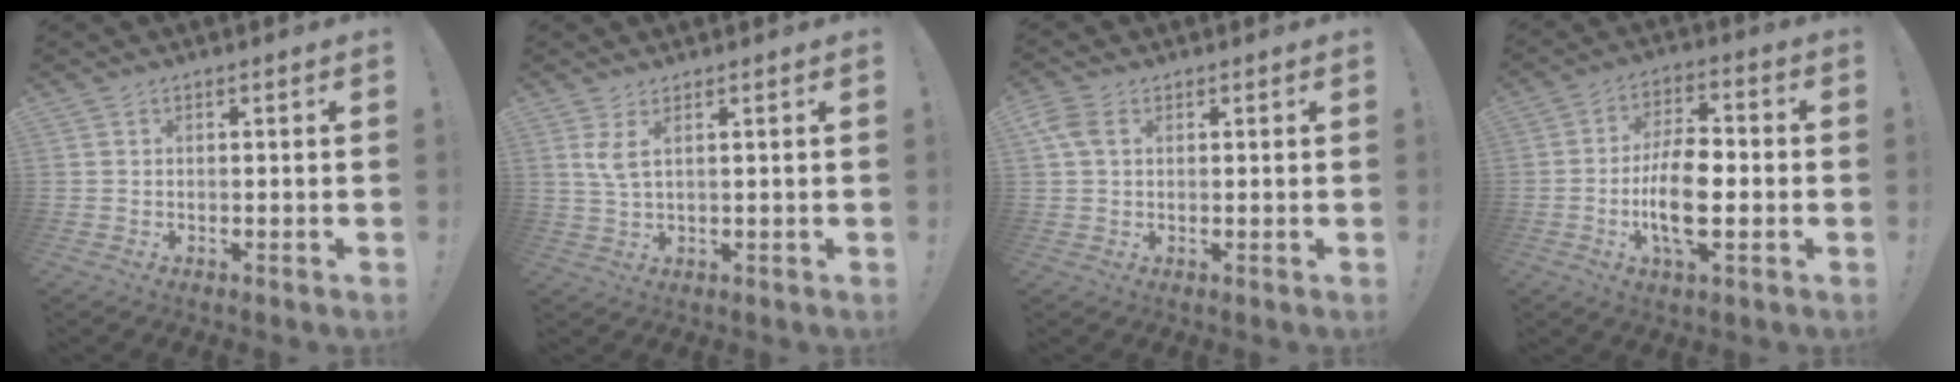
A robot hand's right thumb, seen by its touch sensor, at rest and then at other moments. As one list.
[{"total": 3.8, "force": [1.8, 0.8, 3.2], "torque": [-0.062, -0.004, 0.032]}, {"total": 4.4, "force": [2.2, 2.7, 2.7], "torque": [-0.053, -0.002, 0.039]}, {"total": 12.6, "force": [-2.3, 5.7, 11.0], "torque": [-0.203, 0.002, -0.045]}]